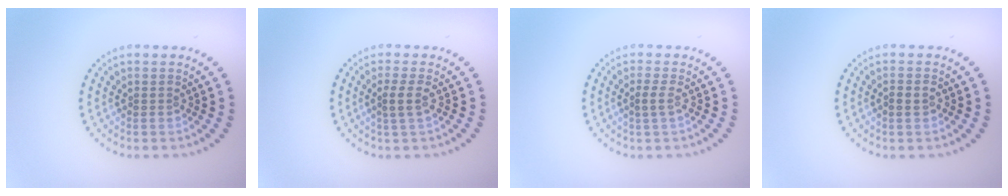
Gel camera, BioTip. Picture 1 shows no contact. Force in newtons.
{"total": 1.6, "press": 1.2, "slide": 1.0}
{"total": 0.9, "press": 0.8, "slide": 0.5}
{"total": 1.2, "press": 1.1, "slide": 0.5}